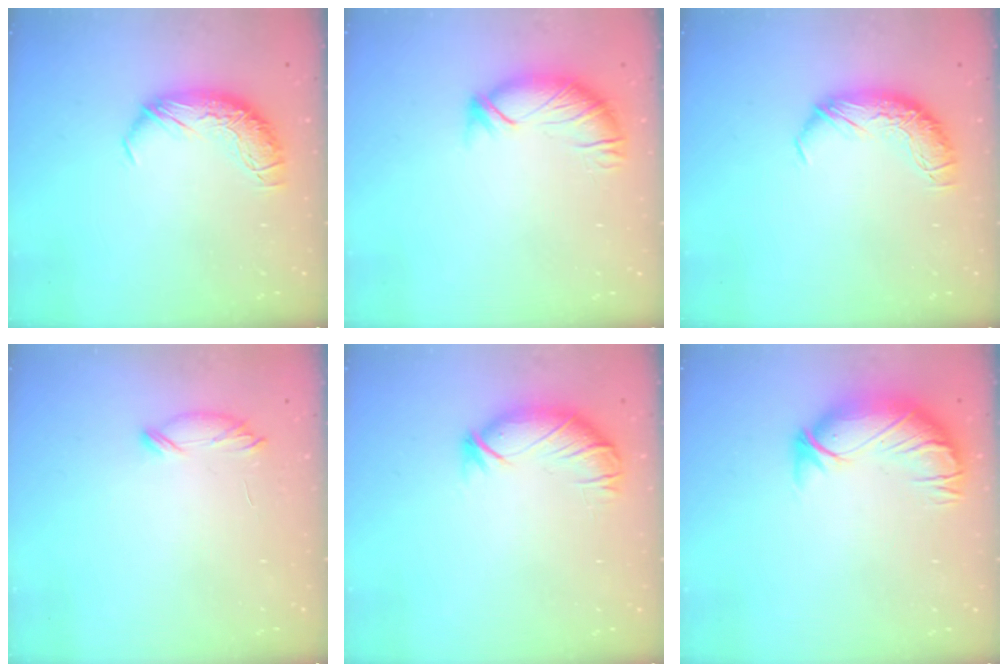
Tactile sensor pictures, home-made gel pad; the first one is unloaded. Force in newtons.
{"total": 3.2, "press": 3.0, "slide": 0.8}
{"total": 0.0}
{"total": 6.6, "press": 6.6, "slide": 0.7}
{"total": 2.7, "press": 2.6, "slide": 0.9}
{"total": 3.0, "press": 0.4, "slide": 2.9}